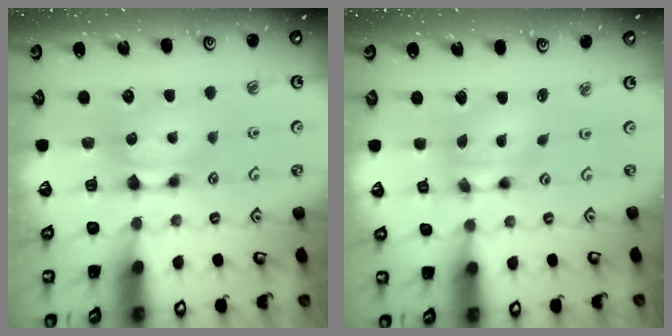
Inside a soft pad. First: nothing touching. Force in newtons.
{"total": 4.9, "press": 4.4, "slide": 2.0}